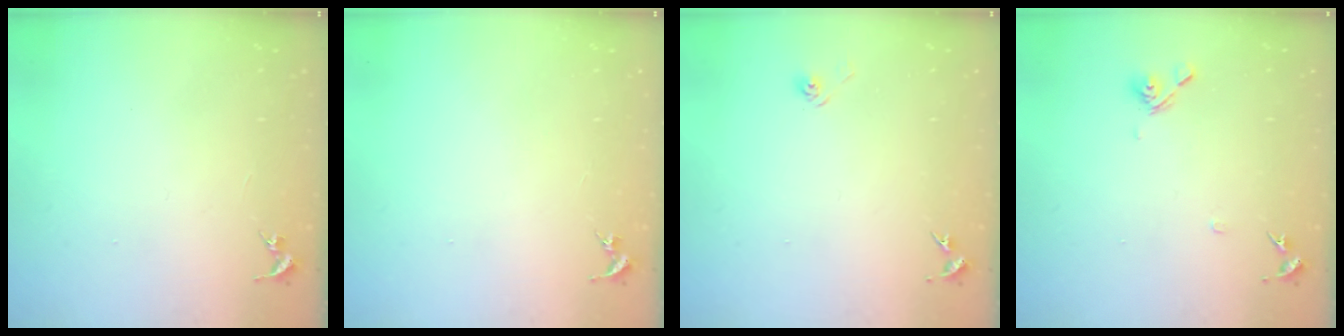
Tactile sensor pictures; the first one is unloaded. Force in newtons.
{"total": 0.0}
{"total": 2.9, "press": 2.5, "slide": 1.5}
{"total": 7.5, "press": 7.3, "slide": 1.6}